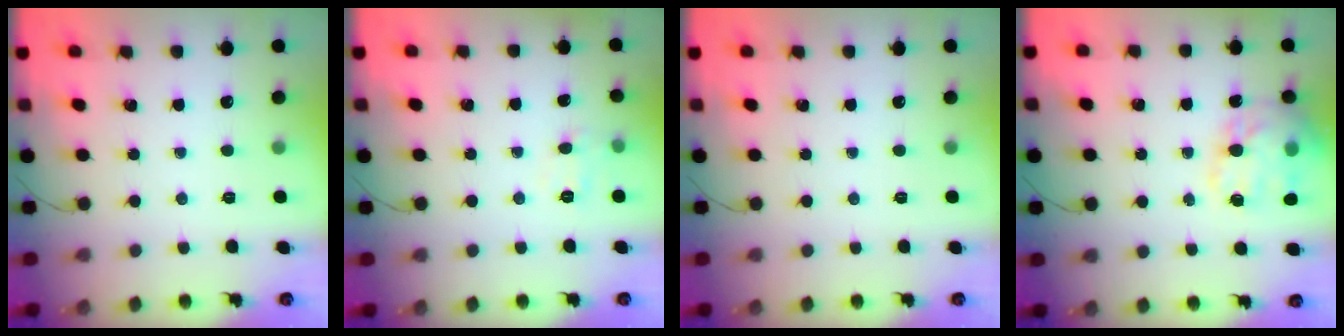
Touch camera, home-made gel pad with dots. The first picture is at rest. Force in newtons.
{"total": 6.7, "press": 6.6, "slide": 1.5}
{"total": 0.0}
{"total": 19.8, "press": 19.5, "slide": 3.3}